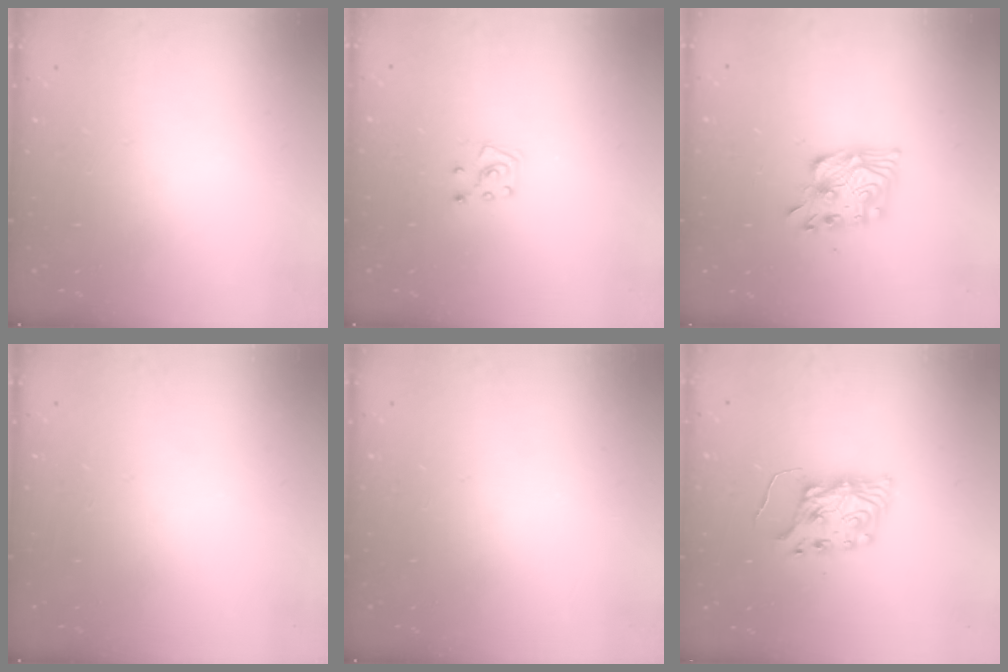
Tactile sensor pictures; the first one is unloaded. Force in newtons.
{"total": 6.2, "press": 6.1, "slide": 0.6}
{"total": 10.5, "press": 10.5, "slide": 1.0}
{"total": 0.0}
{"total": 0.0}
{"total": 8.1, "press": 8.0, "slide": 0.7}